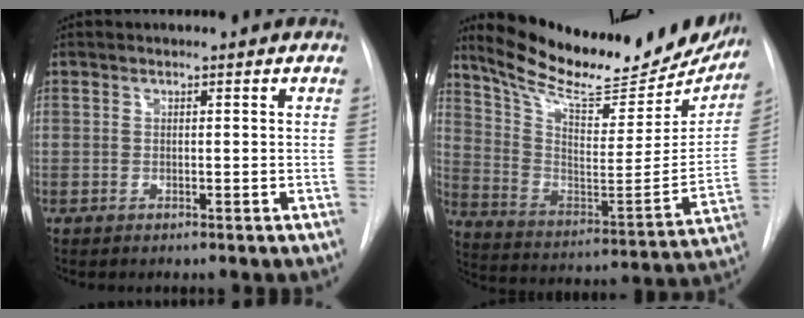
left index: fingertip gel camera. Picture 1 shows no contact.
{"total": 27.4, "force": [23.5, 7.2, 12.2], "torque": [-0.198, -0.051, 0.331]}